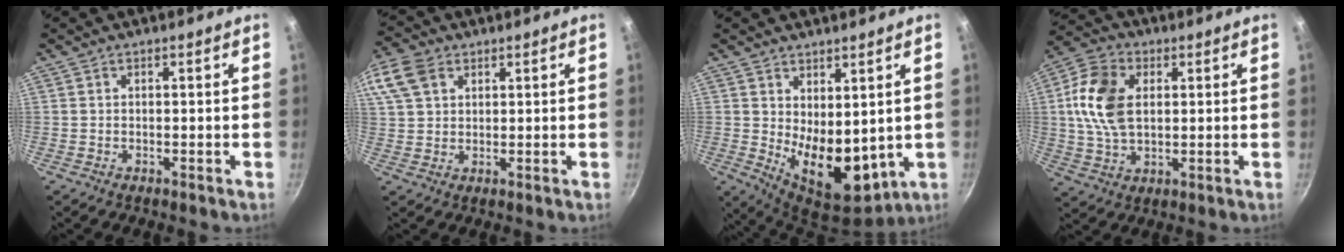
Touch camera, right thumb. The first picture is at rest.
{"total": 9.9, "force": [4.6, 6.9, 5.5], "torque": [-0.115, 0.011, 0.086]}
{"total": 12.4, "force": [1.7, 7.2, 10.0], "torque": [-0.123, -0.045, 0.049]}
{"total": 13.0, "force": [2.1, 8.5, 9.6], "torque": [-0.170, 0.004, 0.034]}